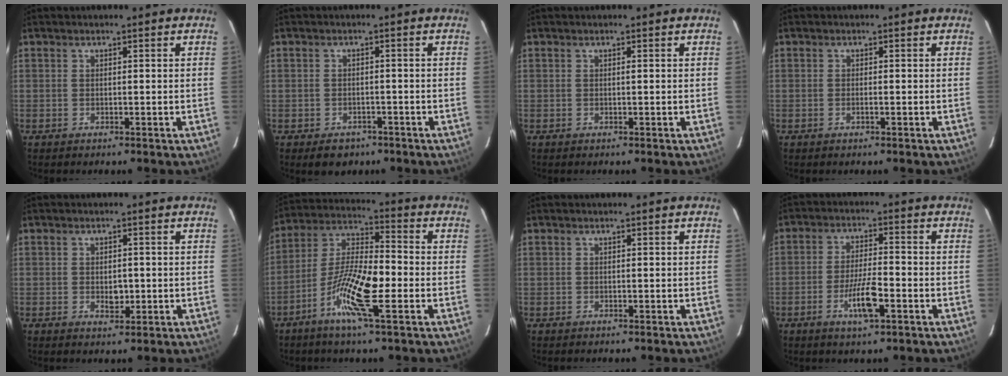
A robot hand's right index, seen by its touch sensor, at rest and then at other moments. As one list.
[{"total": 3.6, "force": [-2.3, 2.6, 1.0], "torque": [-0.013, 0.005, -0.024]}, {"total": 0.0}, {"total": 0.7, "force": [-0.3, 0.1, 0.6], "torque": [-0.014, 0.000, -0.004]}, {"total": 2.5, "force": [-0.4, 1.4, 1.9], "torque": [-0.030, -0.001, -0.001]}, {"total": 12.7, "force": [-4.8, 1.5, 11.6], "torque": [-0.228, -0.004, -0.096]}, {"total": 0.0}, {"total": 6.7, "force": [-2.8, 1.2, 5.9], "torque": [-0.112, -0.005, -0.051]}]